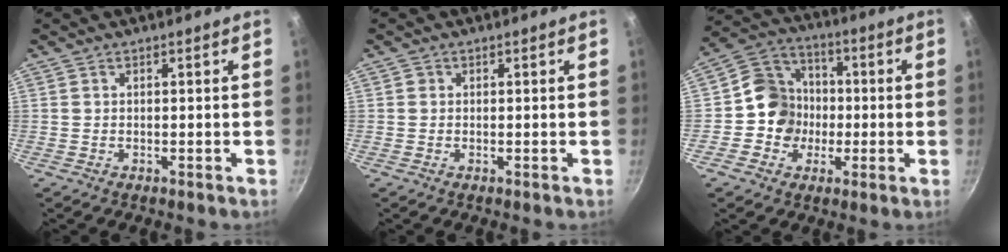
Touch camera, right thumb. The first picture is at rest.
{"total": 0.6, "force": [0.1, 0.6, 0.1], "torque": [0.001, 0.002, 0.001]}
{"total": 10.9, "force": [-1.4, 10.0, 3.9], "torque": [-0.024, 0.032, -0.036]}